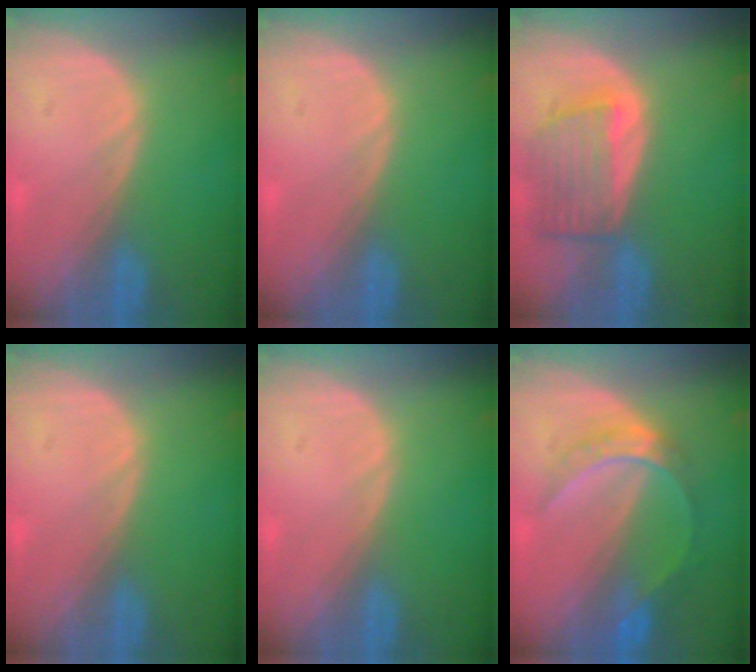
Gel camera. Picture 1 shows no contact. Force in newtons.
{"total": 0.0}
{"total": 6.8, "press": 6.5, "slide": 2.2}
{"total": 0.0}
{"total": 0.0}
{"total": 6.5, "press": 5.6, "slide": 3.4}